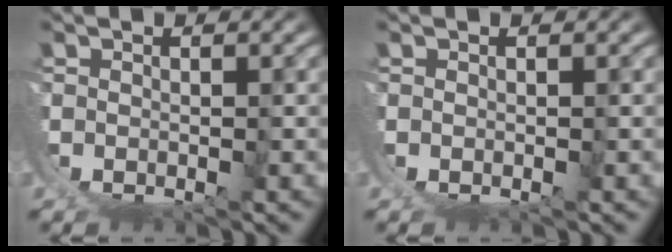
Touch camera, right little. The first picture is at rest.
{"total": 0.0}